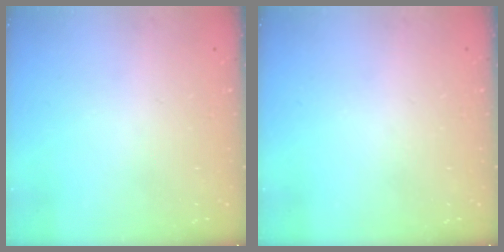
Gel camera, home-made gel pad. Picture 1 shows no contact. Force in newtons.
{"total": 0.0}